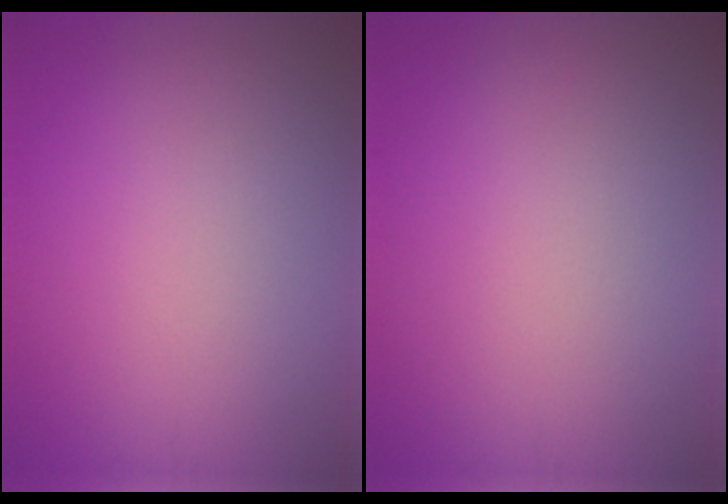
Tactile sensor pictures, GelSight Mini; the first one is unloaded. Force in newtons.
{"total": 0.0}